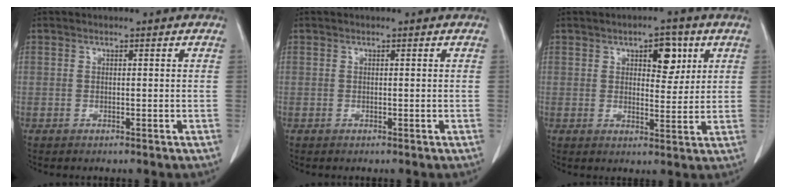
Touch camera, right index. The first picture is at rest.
{"total": 0.0}
{"total": 5.6, "force": [2.5, 2.6, 4.3], "torque": [-0.057, 0.003, 0.037]}